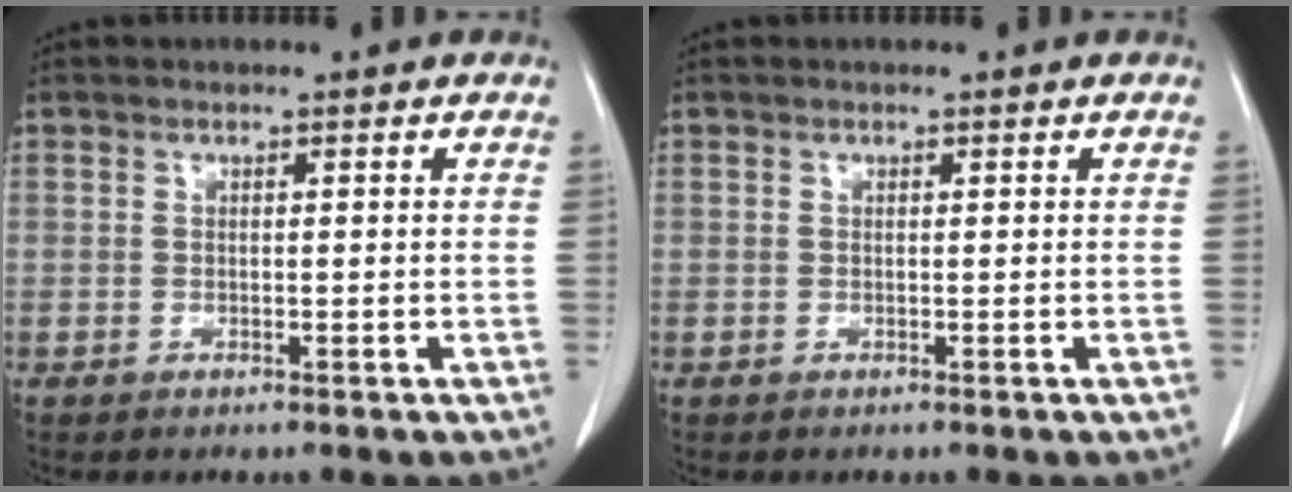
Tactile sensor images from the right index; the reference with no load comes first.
{"total": 0.0}